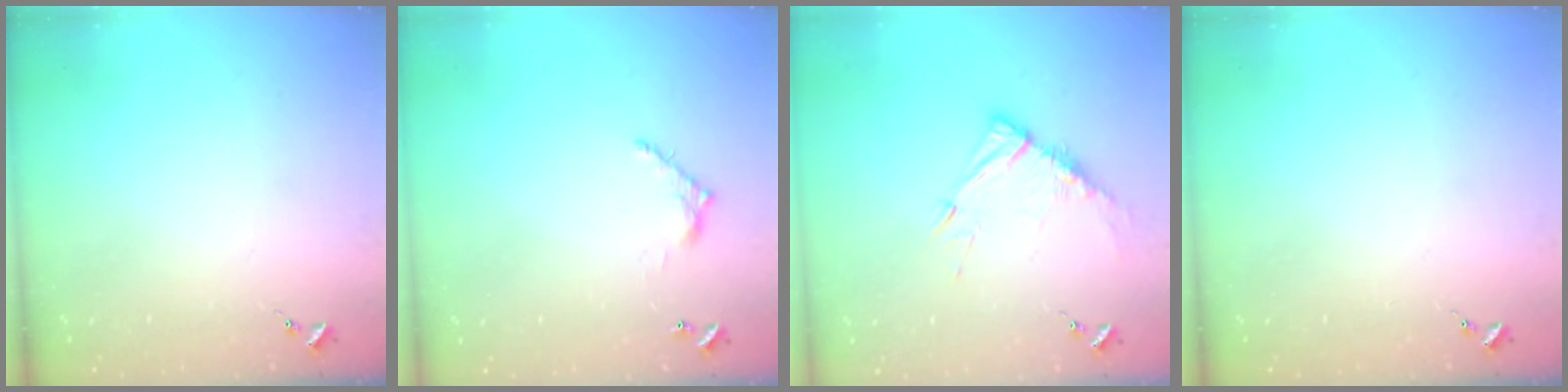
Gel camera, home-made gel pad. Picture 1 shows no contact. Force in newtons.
{"total": 6.3, "press": 6.3, "slide": 0.4}
{"total": 10.5, "press": 10.4, "slide": 1.0}
{"total": 0.0}